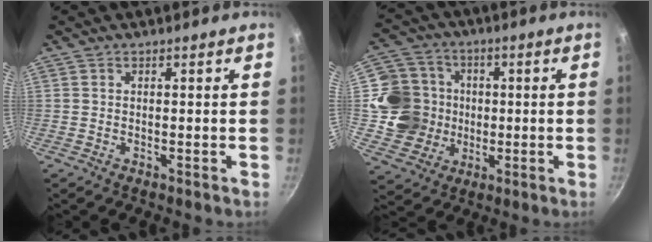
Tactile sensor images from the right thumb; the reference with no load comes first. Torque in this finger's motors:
{"motor_torque": [0.09, 0.09, 0.02, 0.49, 0.01]}